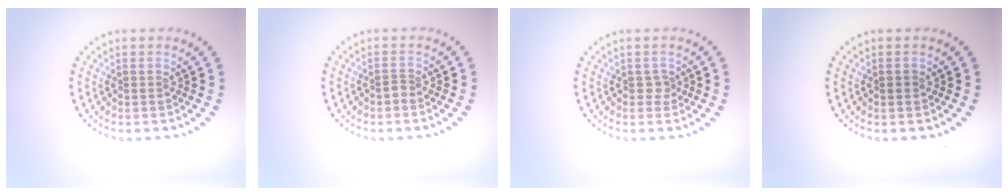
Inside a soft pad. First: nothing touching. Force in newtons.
{"total": 0.9, "press": 0.5, "slide": 0.8}
{"total": 1.0, "press": 0.7, "slide": 0.6}
{"total": 0.7, "press": 0.7, "slide": 0.2}